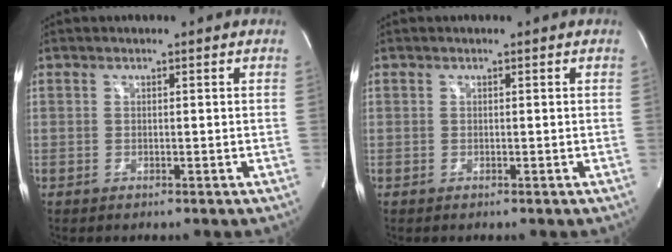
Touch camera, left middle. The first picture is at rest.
{"total": 0.0}